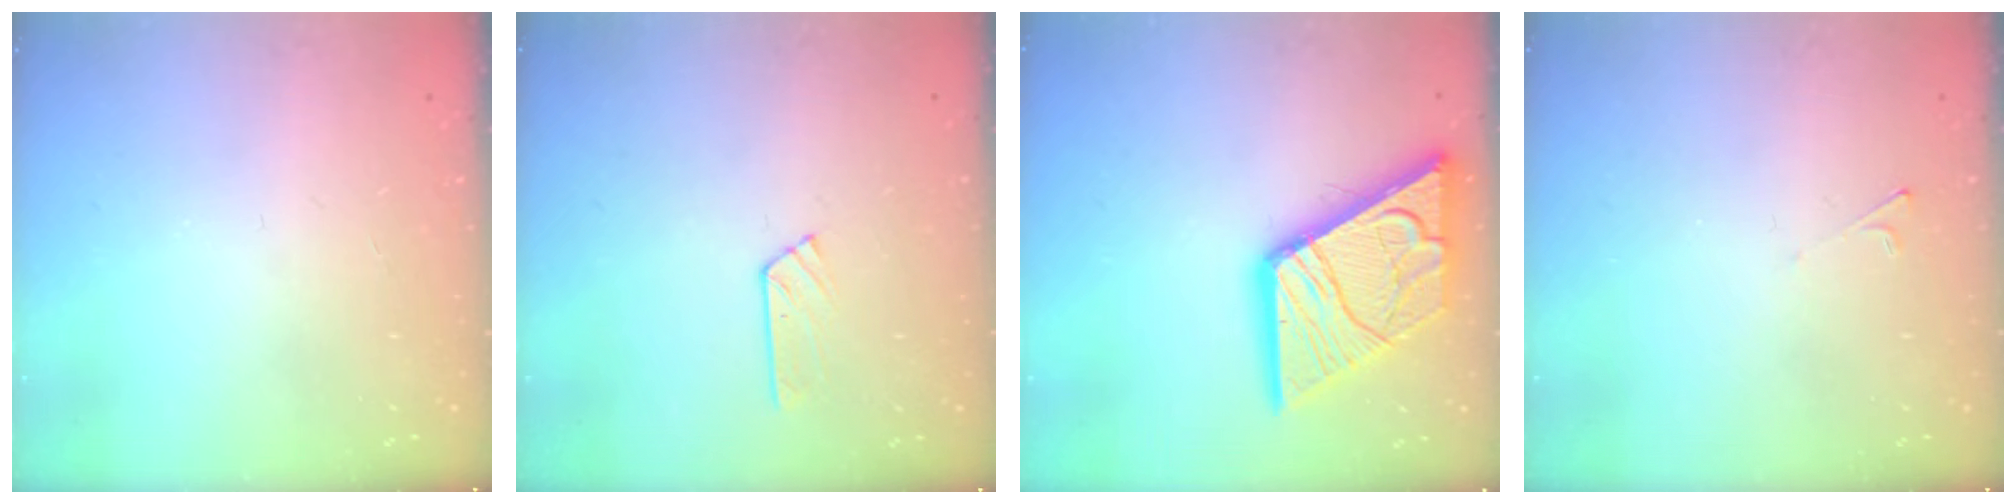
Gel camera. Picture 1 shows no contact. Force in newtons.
{"total": 5.3, "press": 5.2, "slide": 0.5}
{"total": 22.7, "press": 22.6, "slide": 2.7}
{"total": 1.9, "press": 1.9, "slide": 0.4}